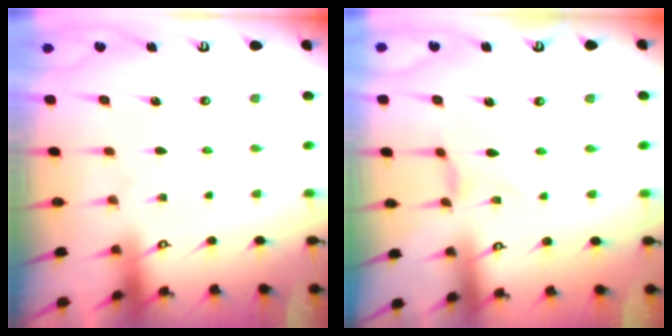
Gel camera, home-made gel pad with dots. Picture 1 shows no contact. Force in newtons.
{"total": 0.0}